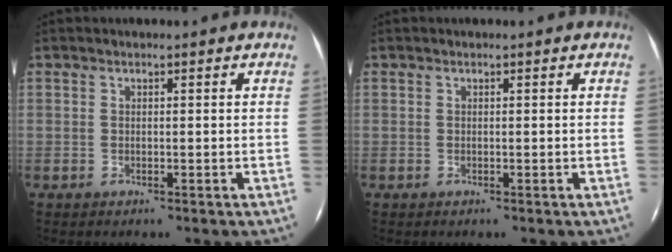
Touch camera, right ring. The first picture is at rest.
{"total": 0.0}